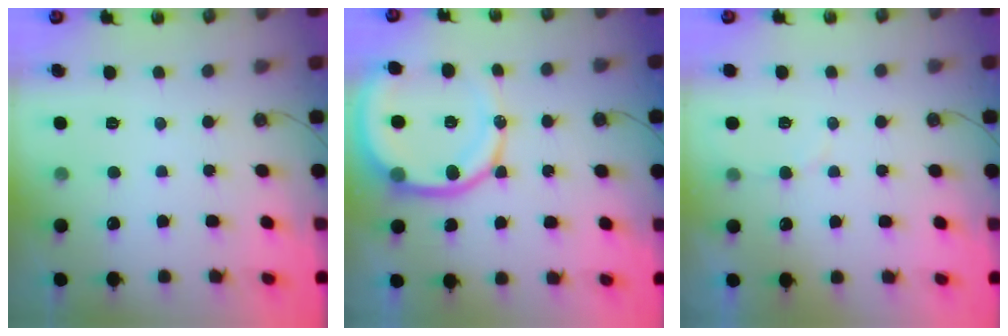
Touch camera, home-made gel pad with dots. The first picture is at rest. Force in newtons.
{"total": 15.0, "press": 14.9, "slide": 1.6}
{"total": 3.0, "press": 3.0, "slide": 0.2}